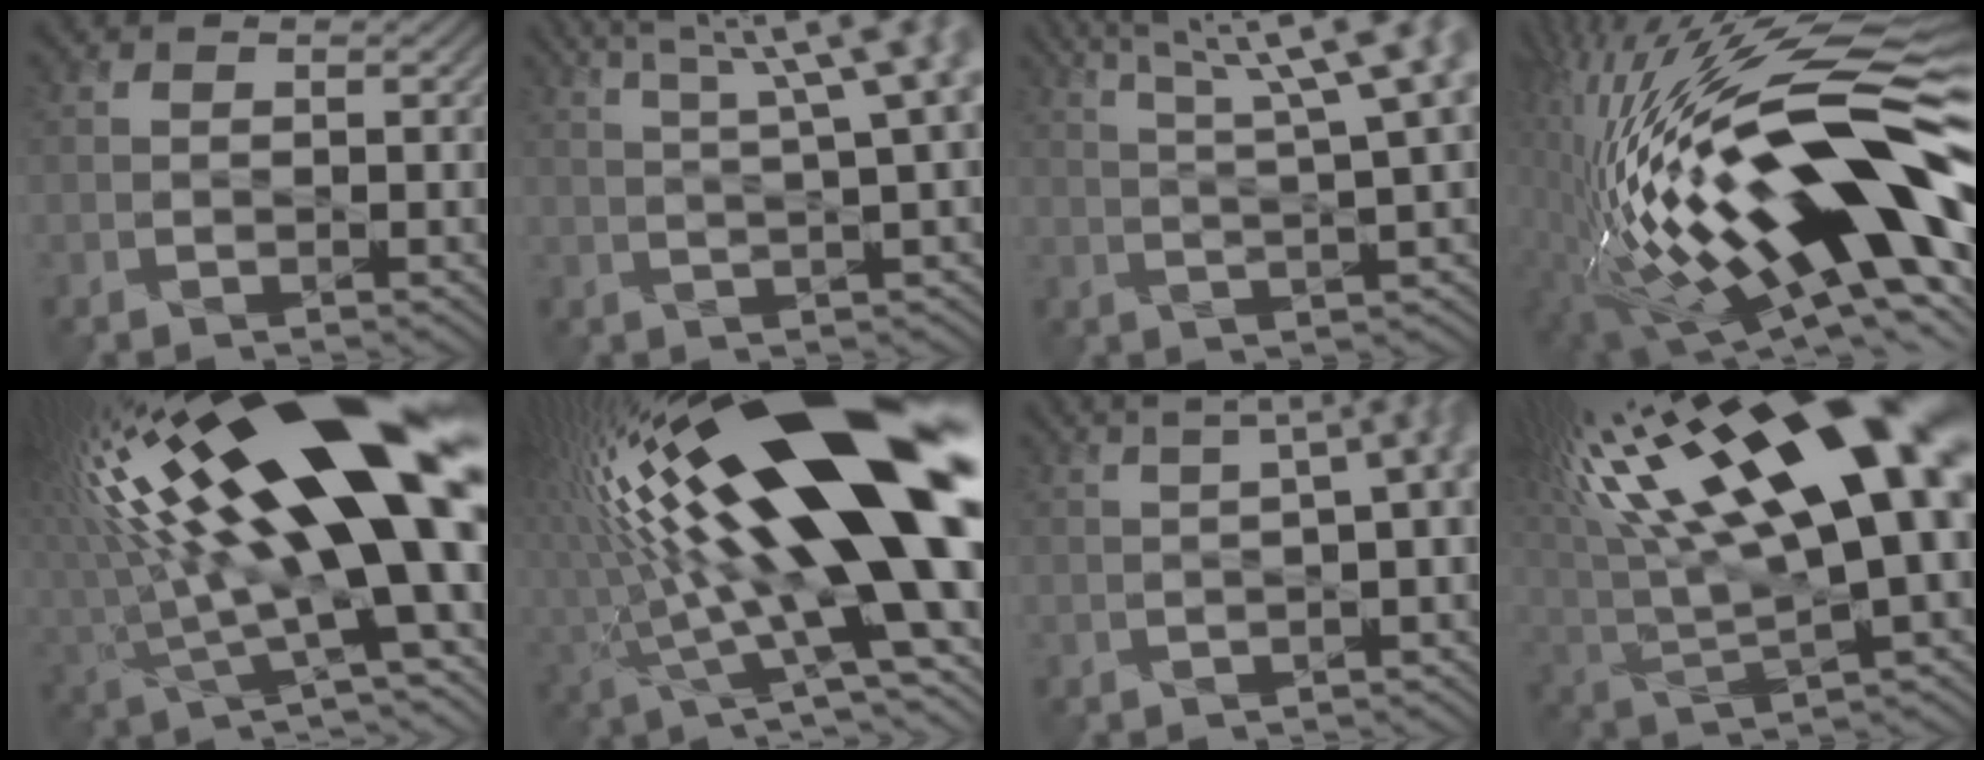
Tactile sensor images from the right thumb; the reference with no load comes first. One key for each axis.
{"total": 14.6, "fx": 6.7, "fy": 4.2, "fz": 12.2, "tx": -0.157, "ty": 0.057, "tz": 0.078}
{"total": 16.3, "fx": 8.4, "fy": 4.5, "fz": 13.2, "tx": -0.178, "ty": 0.050, "tz": 0.106}
{"total": 22.1, "fx": -1.2, "fy": 7.1, "fz": 20.9, "tx": -0.374, "ty": 0.007, "tz": -0.029}
{"total": 22.3, "fx": 5.5, "fy": 7.1, "fz": 20.3, "tx": -0.347, "ty": 0.008, "tz": 0.094}
{"total": 23.1, "fx": 3.3, "fy": 7.0, "fz": 21.8, "tx": -0.377, "ty": -0.004, "tz": 0.043}
{"total": 9.4, "fx": 2.7, "fy": 3.4, "fz": 8.3, "tx": -0.086, "ty": 0.045, "tz": 0.026}
{"total": 22.5, "fx": 8.5, "fy": 7.9, "fz": 19.2, "tx": -0.342, "ty": 0.035, "tz": 0.153}